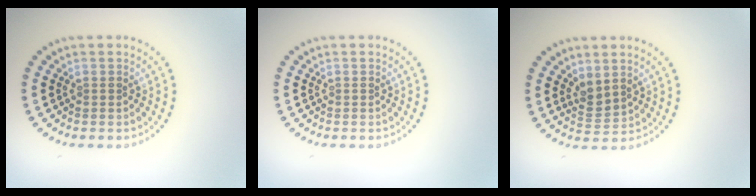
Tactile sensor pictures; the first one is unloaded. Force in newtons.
{"total": 0.0}
{"total": 1.9, "press": 1.6, "slide": 1.1}